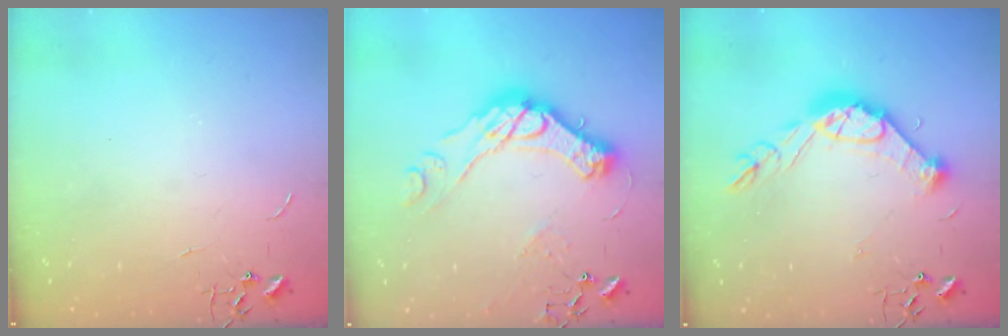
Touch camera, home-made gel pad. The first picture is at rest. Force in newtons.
{"total": 18.7, "press": 18.6, "slide": 1.4}
{"total": 15.2, "press": 15.1, "slide": 1.2}